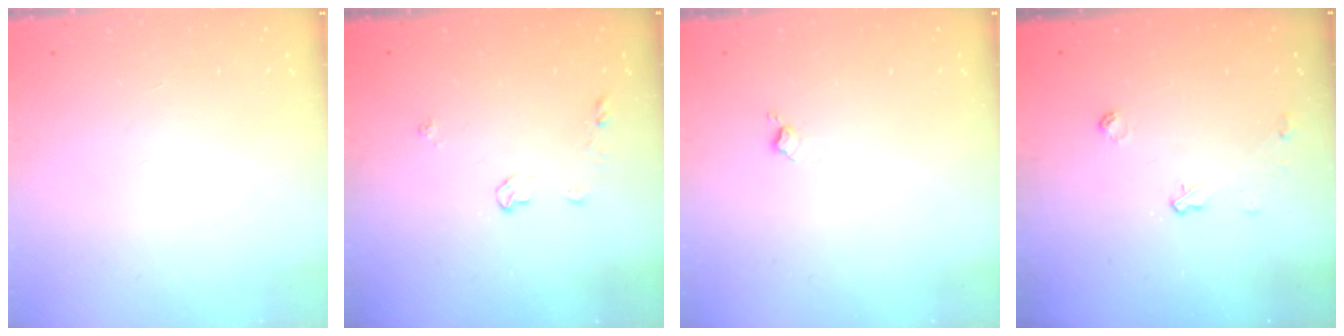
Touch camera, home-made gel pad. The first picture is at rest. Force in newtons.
{"total": 4.0, "press": 3.9, "slide": 0.7}
{"total": 5.6, "press": 5.6, "slide": 0.7}
{"total": 4.9, "press": 4.9, "slide": 0.6}